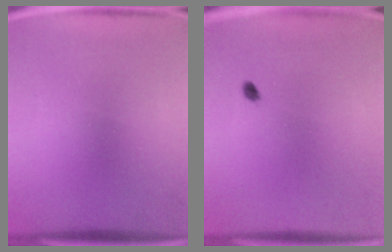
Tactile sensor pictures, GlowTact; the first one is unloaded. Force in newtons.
{"total": 1.6}